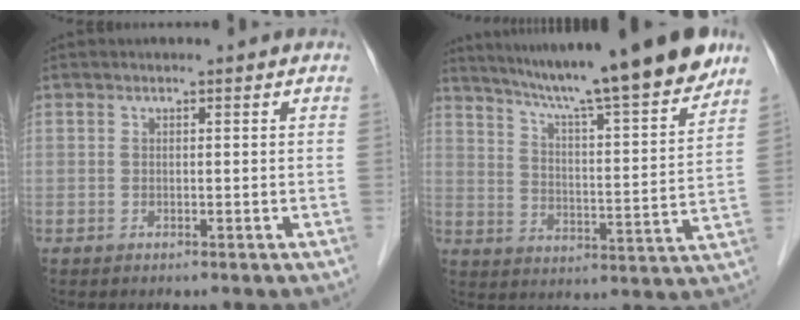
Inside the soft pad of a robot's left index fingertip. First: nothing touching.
{"total": 20.0, "force": [16.8, -0.2, 11.0], "torque": [-0.171, -0.014, 0.245]}